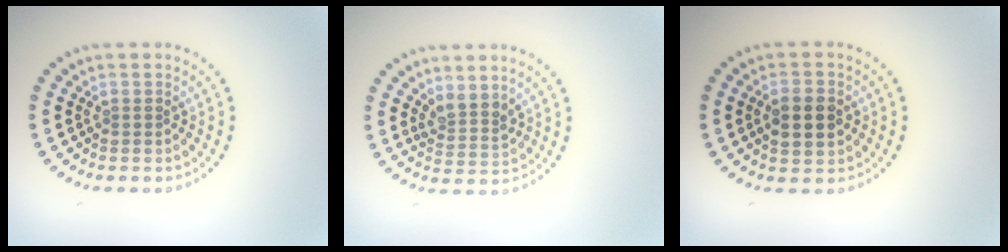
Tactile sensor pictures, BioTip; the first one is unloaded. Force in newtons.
{"total": 2.4, "press": 1.9, "slide": 1.5}
{"total": 3.8, "press": 3.8, "slide": 0.2}